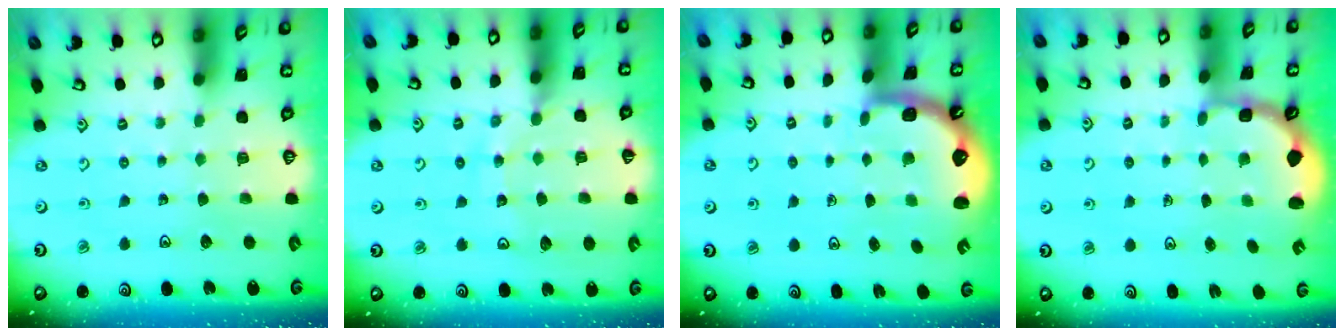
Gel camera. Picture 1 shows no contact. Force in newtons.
{"total": 11.7, "press": 11.6, "slide": 1.4}
{"total": 1.9, "press": 1.7, "slide": 0.6}
{"total": 2.8, "press": 2.2, "slide": 1.7}